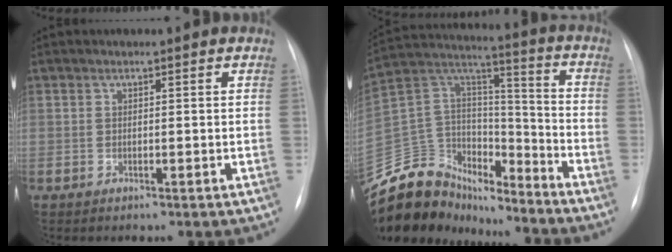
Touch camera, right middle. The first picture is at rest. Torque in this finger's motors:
{"motor_torque": [0.62, -0.77, 0.20, 0.02]}